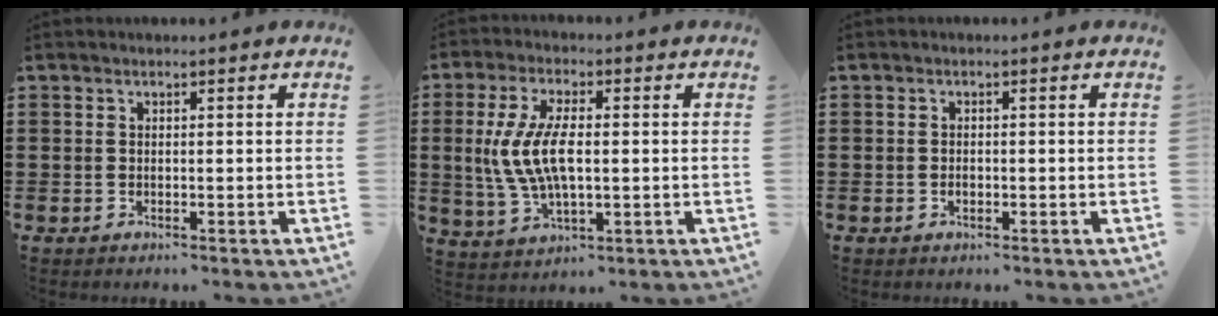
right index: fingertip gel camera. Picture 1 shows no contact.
{"total": 9.0, "force": [0.1, 3.8, 8.2], "torque": [-0.193, -0.005, -0.009]}
{"total": 0.8, "force": [-0.4, 0.5, 0.5], "torque": [-0.011, -0.001, -0.008]}